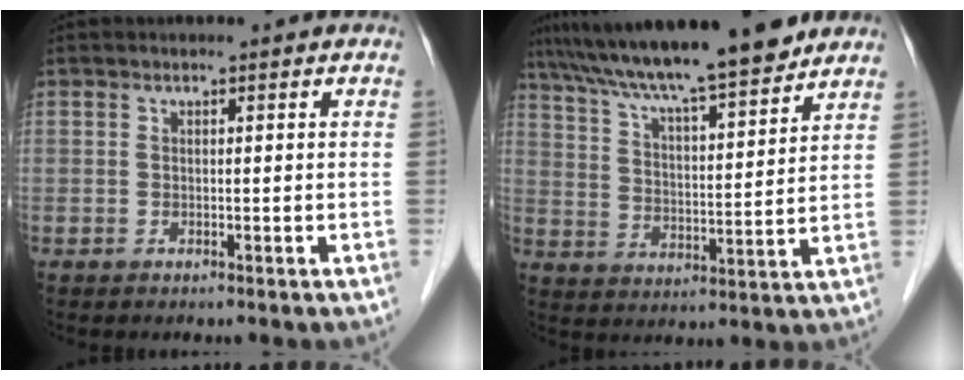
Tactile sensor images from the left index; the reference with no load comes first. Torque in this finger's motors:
{"motor_torque": [0.18, -0.95, 1.05, 0.21]}